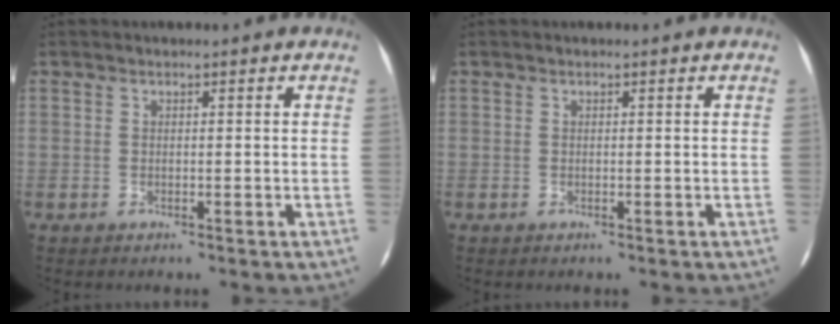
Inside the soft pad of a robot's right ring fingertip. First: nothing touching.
{"total": 0.0}